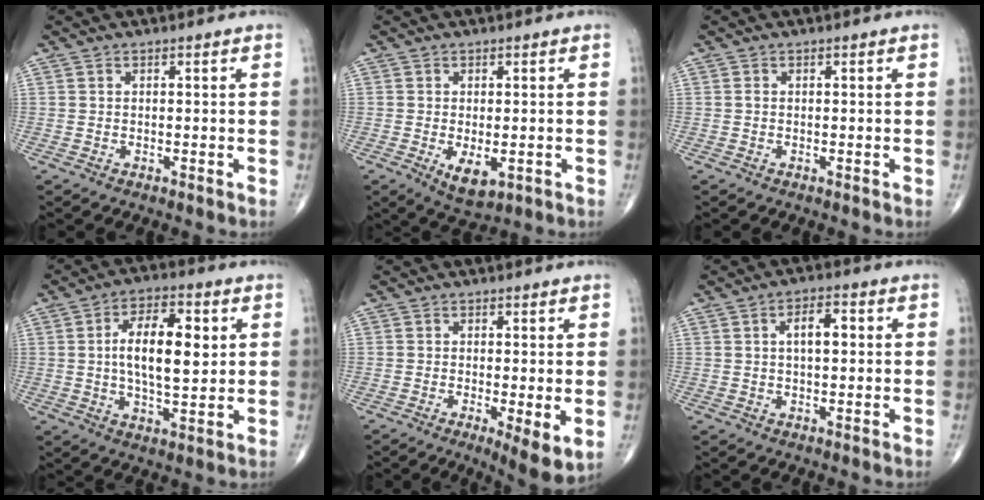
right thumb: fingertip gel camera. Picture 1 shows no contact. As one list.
[{"total": 5.1, "force": [-1.3, 2.5, 4.2], "torque": [-0.065, -0.012, -0.012]}, {"total": 0.0}, {"total": 12.6, "force": [2.1, 5.6, 11.1], "torque": [-0.175, -0.001, 0.034]}, {"total": 6.2, "force": [-1.2, 1.5, 5.9], "torque": [-0.094, -0.021, -0.021]}, {"total": 5.1, "force": [0.9, 2.3, 4.5], "torque": [-0.068, 0.008, 0.012]}]